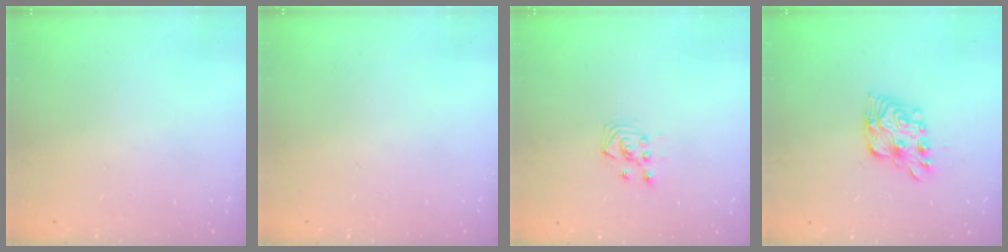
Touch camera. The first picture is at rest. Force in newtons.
{"total": 0.0}
{"total": 4.2, "press": 4.2, "slide": 0.4}
{"total": 11.5, "press": 11.4, "slide": 0.5}